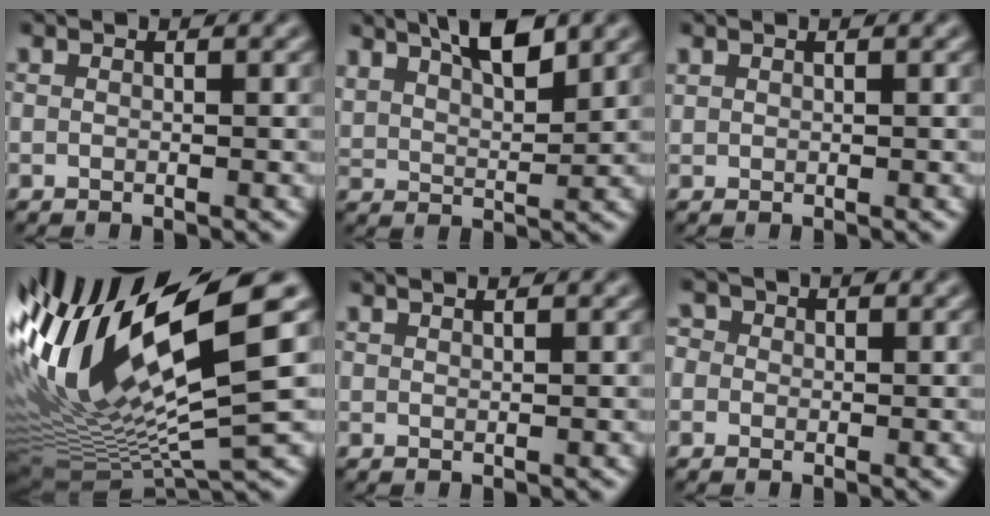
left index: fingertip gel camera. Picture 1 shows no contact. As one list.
[{"total": 5.2, "force": [3.5, 1.8, 3.5], "torque": [-0.063, 0.009, 0.062]}, {"total": 0.0}, {"total": 16.9, "force": [3.3, 4.6, 16.0], "torque": [-0.303, 0.001, 0.073]}, {"total": 1.9, "force": [1.3, 0.8, 1.2], "torque": [0.004, 0.010, -0.006]}, {"total": 1.9, "force": [0.4, 1.7, 0.6], "torque": [-0.010, 0.010, -0.008]}]